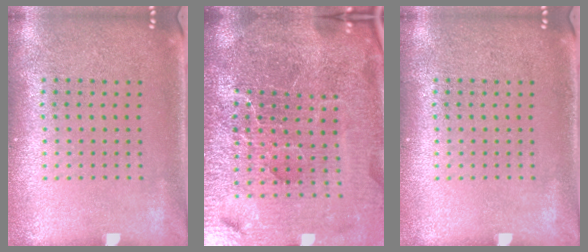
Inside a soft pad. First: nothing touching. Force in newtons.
{"total": 7.0, "press": 6.1, "slide": 3.4}
{"total": 0.0}